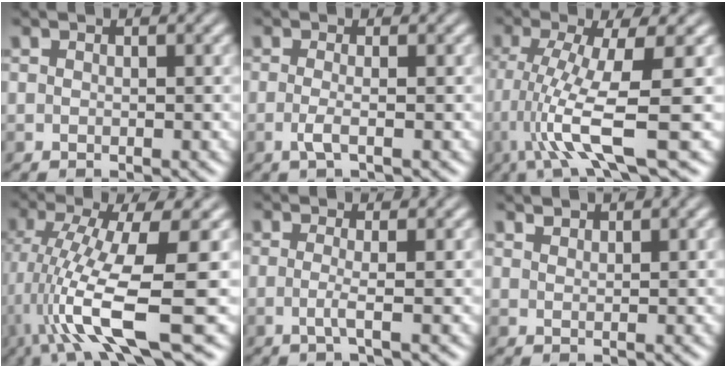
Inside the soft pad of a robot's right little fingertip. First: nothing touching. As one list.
[{"total": 1.4, "force": [-0.7, -0.1, 1.2], "torque": [-0.032, 0.001, -0.014]}, {"total": 7.3, "force": [-2.3, 0.6, 6.9], "torque": [-0.149, -0.003, -0.041]}, {"total": 9.3, "force": [-2.4, 1.5, 8.9], "torque": [-0.182, -0.002, -0.041]}, {"total": 1.3, "force": [-0.5, -0.5, 1.1], "torque": [-0.029, -0.001, -0.007]}, {"total": 0.8, "force": [0.8, 0.1, 0.0], "torque": [-0.004, 0.000, 0.017]}]